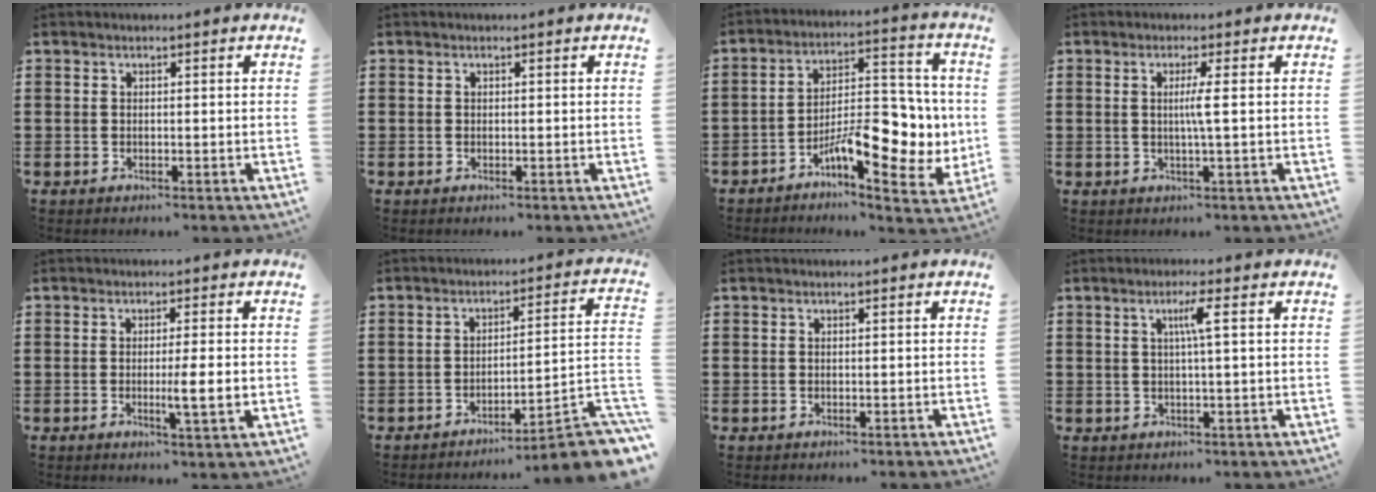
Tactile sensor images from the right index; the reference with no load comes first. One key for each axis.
{"total": 0.0}
{"total": 11.2, "fx": -3.4, "fy": 5.0, "fz": 9.4, "tx": -0.128, "ty": 0.002, "tz": -0.058}
{"total": 2.9, "fx": 0.2, "fy": -0.5, "fz": 2.8, "tx": -0.054, "ty": -0.007, "tz": -0.001}
{"total": 4.7, "fx": -0.7, "fy": 0.1, "fz": 4.6, "tx": -0.079, "ty": -0.009, "tz": -0.012}
{"total": 5.7, "fx": -4.1, "fy": 0.0, "fz": 3.9, "tx": -0.063, "ty": -0.020, "tz": -0.083}
{"total": 0.0}
{"total": 3.4, "fx": 0.7, "fy": -0.2, "fz": 3.3, "tx": -0.063, "ty": 0.000, "tz": 0.007}